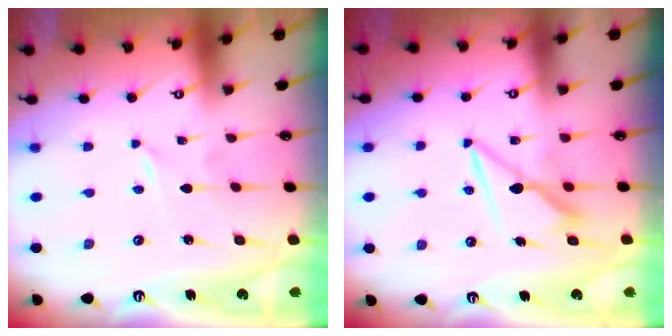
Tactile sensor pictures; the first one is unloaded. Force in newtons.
{"total": 7.7, "press": 7.7, "slide": 0.3}